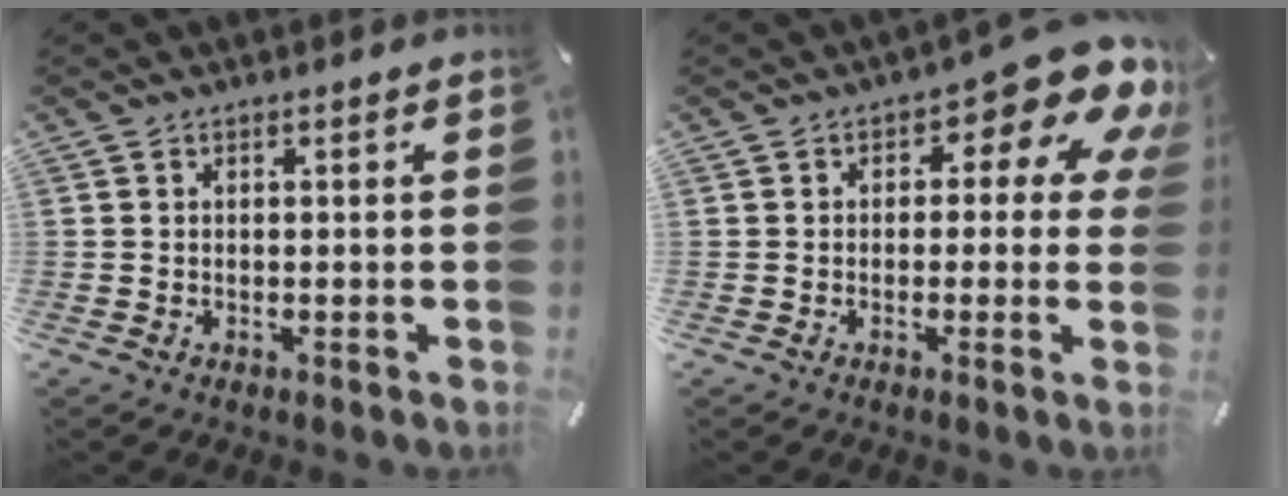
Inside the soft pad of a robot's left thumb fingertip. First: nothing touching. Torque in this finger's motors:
{"motor_torque": [1.58, 1.49, 0.17, -0.05, 0.01]}